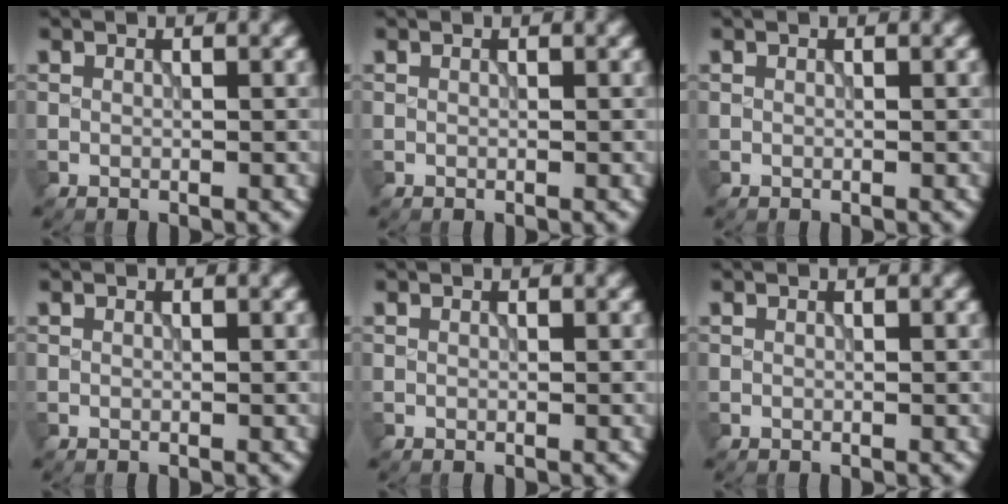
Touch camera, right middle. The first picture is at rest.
{"total": 0.0}
{"total": 0.0}
{"total": 0.0}
{"total": 0.0}
{"total": 0.0}